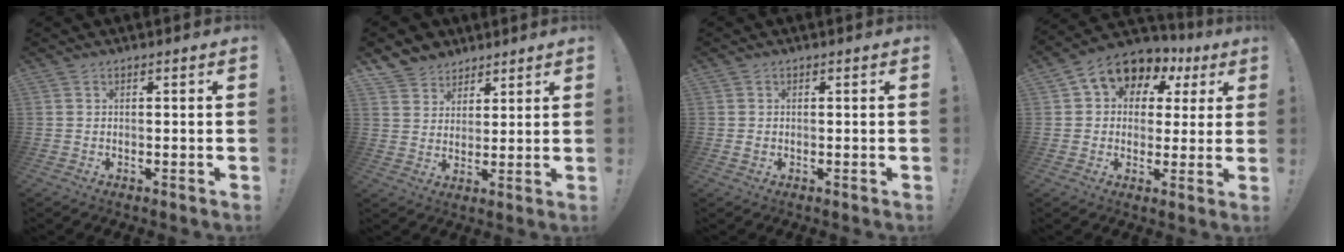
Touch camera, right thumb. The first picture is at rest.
{"total": 6.6, "force": [4.7, 4.6, 0.2], "torque": [-0.002, -0.041, 0.093]}
{"total": 0.9, "force": [0.1, 0.8, 0.2], "torque": [0.001, 0.001, 0.001]}
{"total": 9.8, "force": [4.8, 7.5, 4.1], "torque": [-0.060, -0.032, 0.089]}